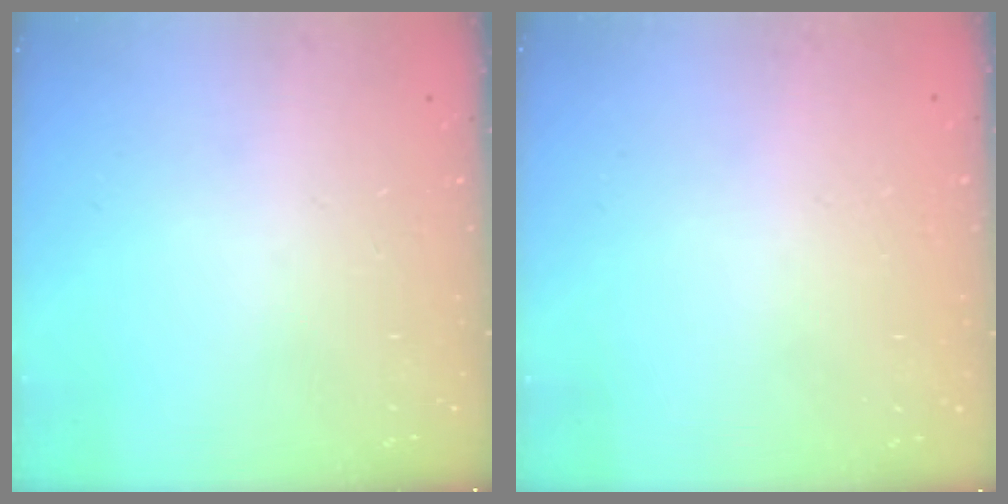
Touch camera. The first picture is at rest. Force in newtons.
{"total": 0.5, "press": 0.5, "slide": 0.1}